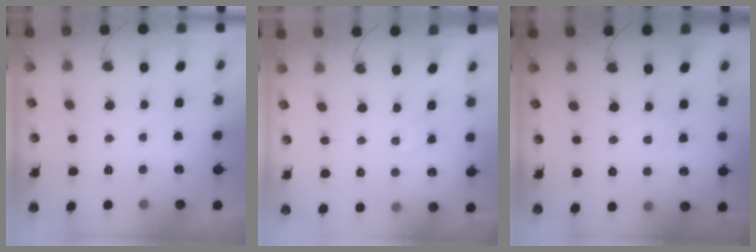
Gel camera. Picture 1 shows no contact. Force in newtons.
{"total": 2.4, "press": 2.3, "slide": 0.4}
{"total": 4.1, "press": 4.1, "slide": 0.5}